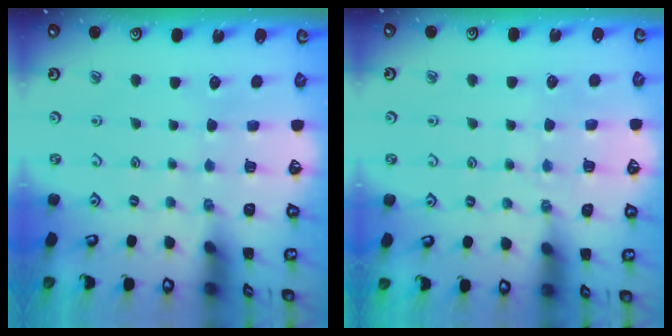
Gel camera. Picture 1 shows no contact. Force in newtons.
{"total": 3.9, "press": 3.9, "slide": 0.7}